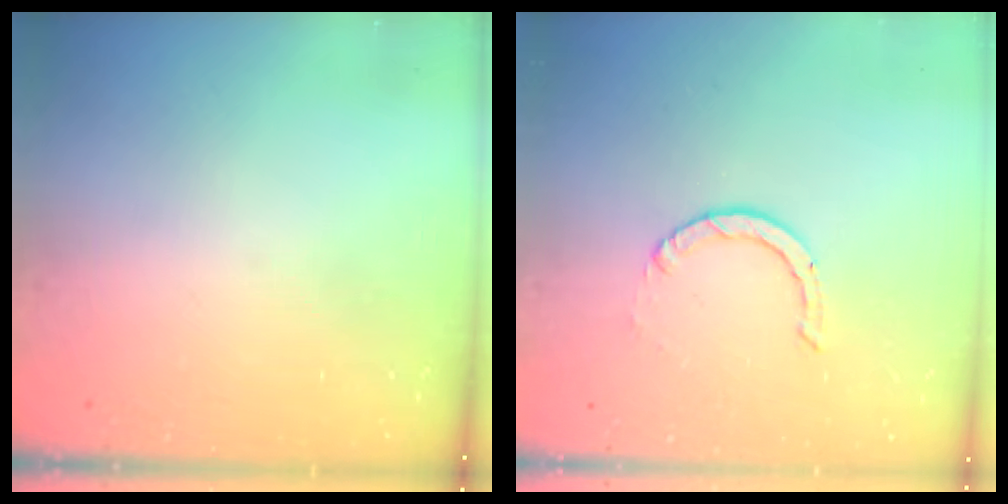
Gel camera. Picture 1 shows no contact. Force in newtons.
{"total": 0.9, "press": 0.9, "slide": 0.1}